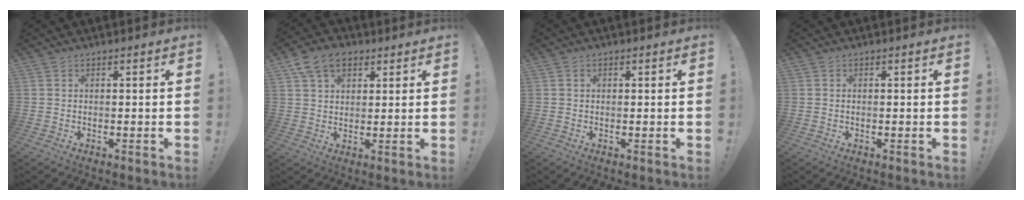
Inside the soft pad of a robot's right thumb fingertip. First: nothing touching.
{"total": 9.8, "force": [5.1, 6.7, 5.2], "torque": [-0.081, -0.012, 0.098]}
{"total": 0.6, "force": [0.2, 0.5, 0.3], "torque": [-0.006, 0.003, 0.004]}
{"total": 0.0}